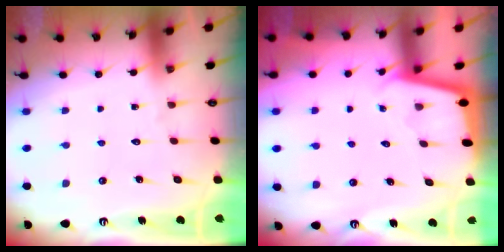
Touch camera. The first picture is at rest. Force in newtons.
{"total": 2.8, "press": 2.8, "slide": 0.2}